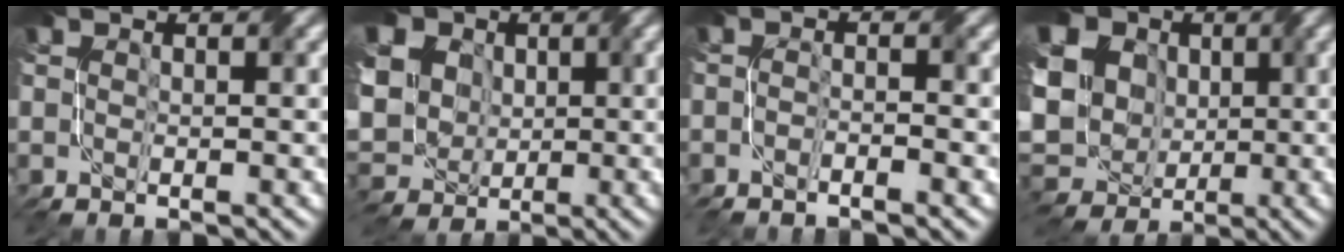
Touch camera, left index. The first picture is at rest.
{"total": 14.7, "force": [3.4, 12.7, 6.6], "torque": [-0.178, 0.025, 0.037]}
{"total": 2.0, "force": [-1.6, 0.4, 1.2], "torque": [-0.018, -0.006, -0.030]}
{"total": 15.6, "force": [1.6, 13.8, 7.0], "torque": [-0.178, 0.026, 0.007]}